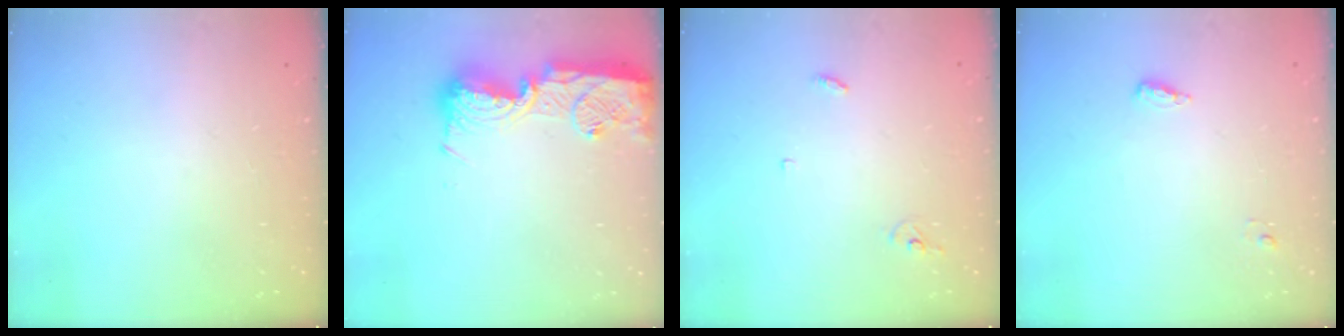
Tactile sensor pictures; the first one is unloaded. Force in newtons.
{"total": 15.2, "press": 15.1, "slide": 1.2}
{"total": 2.9, "press": 2.9, "slide": 0.2}
{"total": 4.6, "press": 4.4, "slide": 1.1}